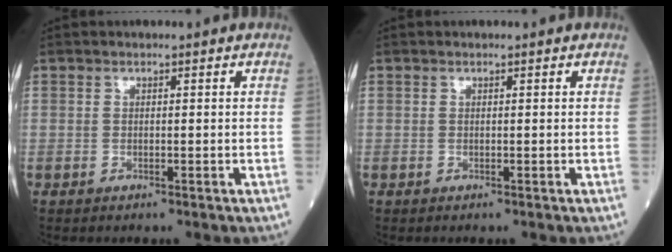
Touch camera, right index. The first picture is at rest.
{"total": 0.0}